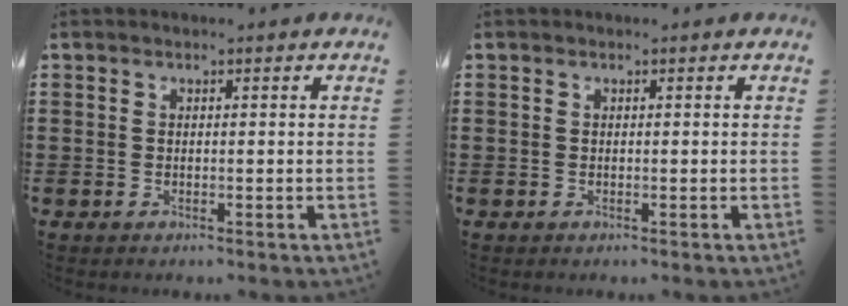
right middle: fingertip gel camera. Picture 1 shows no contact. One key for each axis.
{"total": 0.0}